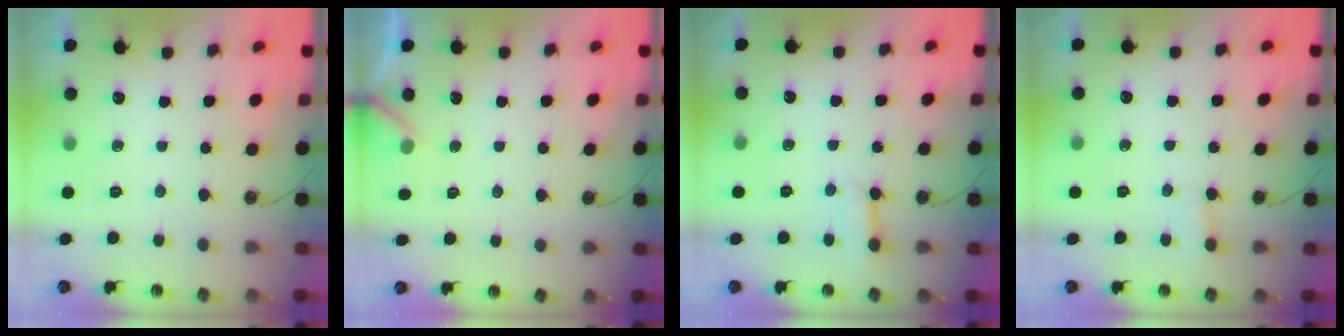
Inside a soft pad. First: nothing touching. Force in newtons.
{"total": 4.0, "press": 4.0, "slide": 0.3}
{"total": 3.5, "press": 3.5, "slide": 0.5}
{"total": 2.7, "press": 2.7, "slide": 0.2}